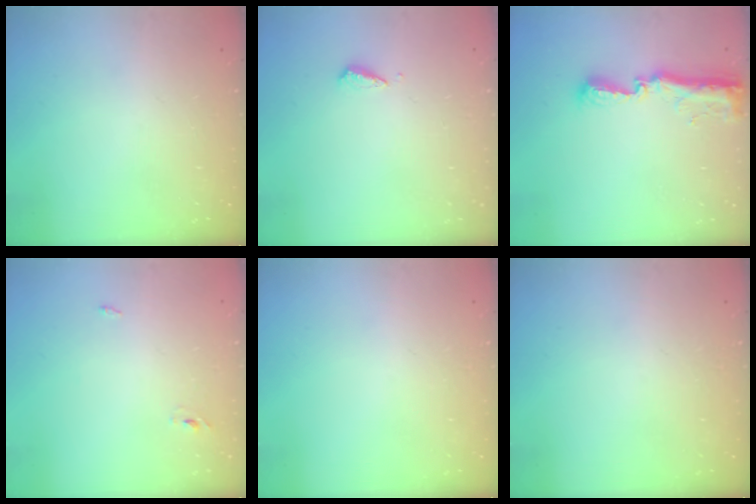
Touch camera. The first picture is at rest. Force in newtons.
{"total": 3.0, "press": 3.0, "slide": 0.2}
{"total": 11.2, "press": 10.1, "slide": 4.8}
{"total": 2.3, "press": 2.1, "slide": 1.0}
{"total": 0.0}
{"total": 0.0}